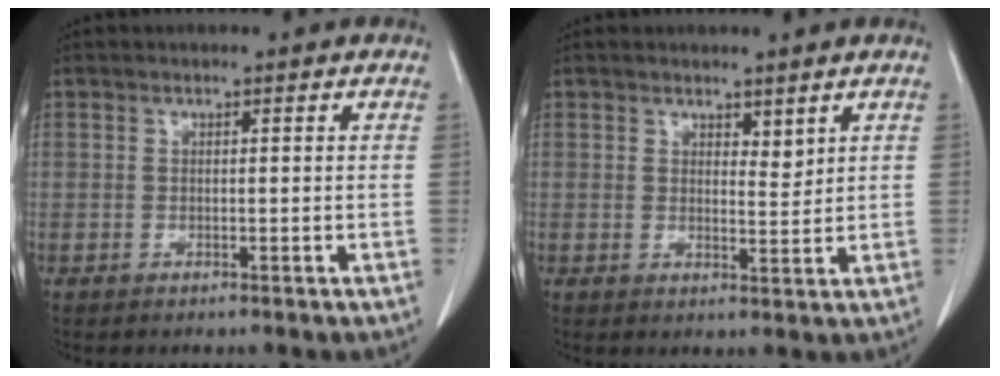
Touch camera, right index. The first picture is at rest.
{"total": 2.2, "force": [1.7, 0.9, 1.2], "torque": [-0.017, -0.011, 0.031]}